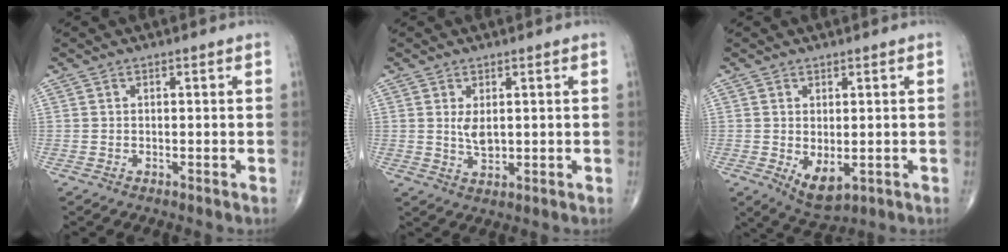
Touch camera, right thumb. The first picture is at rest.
{"total": 3.3, "force": [0.7, 1.6, 2.8], "torque": [-0.046, -0.012, 0.019]}
{"total": 5.6, "force": [-1.0, 2.8, 4.7], "torque": [-0.068, -0.012, -0.001]}